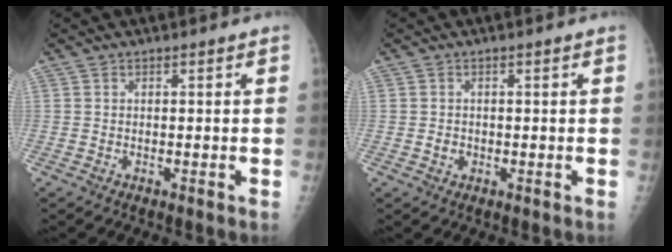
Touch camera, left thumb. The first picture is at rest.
{"total": 1.3, "force": [-0.1, 1.2, 0.5], "torque": [-0.002, 0.003, 0.001]}